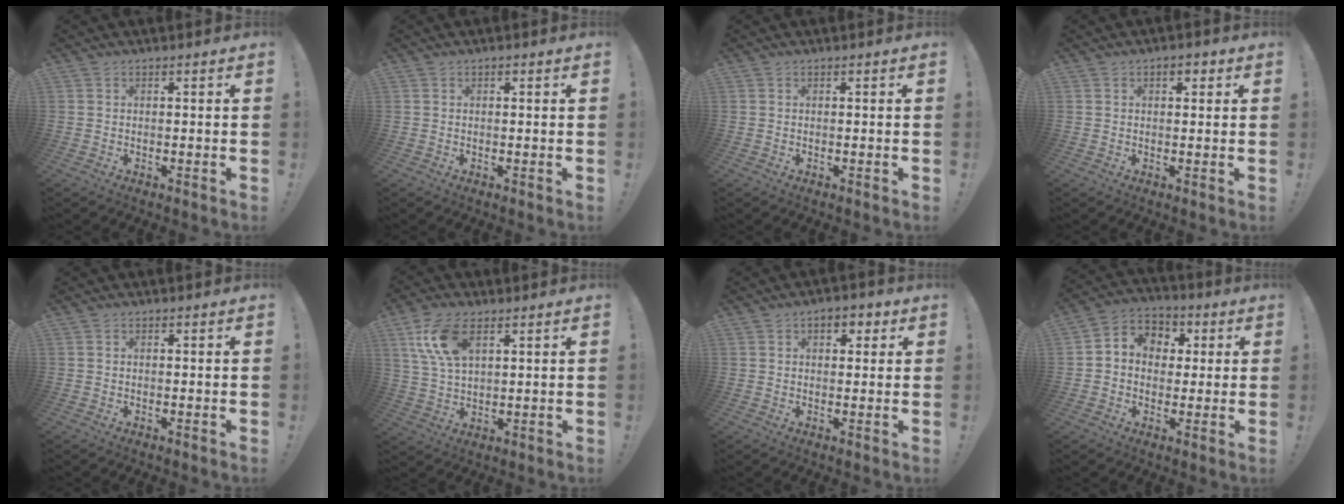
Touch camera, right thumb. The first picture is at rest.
{"total": 0.0}
{"total": 0.0}
{"total": 2.6, "force": [1.0, 1.5, 1.9], "torque": [-0.023, 0.001, 0.013]}
{"total": 0.0}
{"total": 11.4, "force": [5.0, 5.9, 8.4], "torque": [-0.168, -0.004, 0.095]}
{"total": 4.4, "force": [1.7, 3.0, 2.7], "torque": [-0.026, 0.000, 0.026]}
{"total": 7.7, "force": [0.5, 7.2, 2.8], "torque": [-0.036, 0.002, 0.017]}